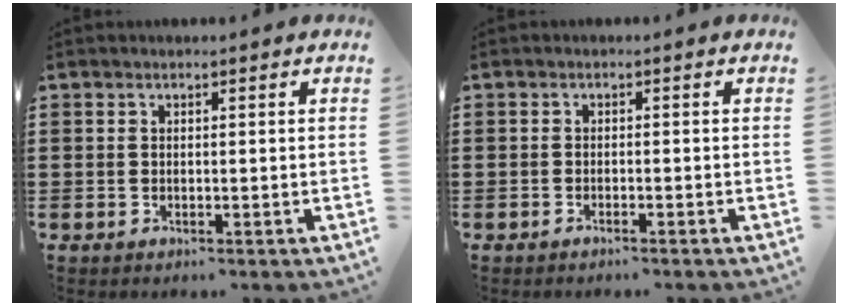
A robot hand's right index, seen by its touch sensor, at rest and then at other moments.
{"total": 1.1, "force": [-1.0, -0.2, 0.2], "torque": [-0.005, -0.002, -0.020]}